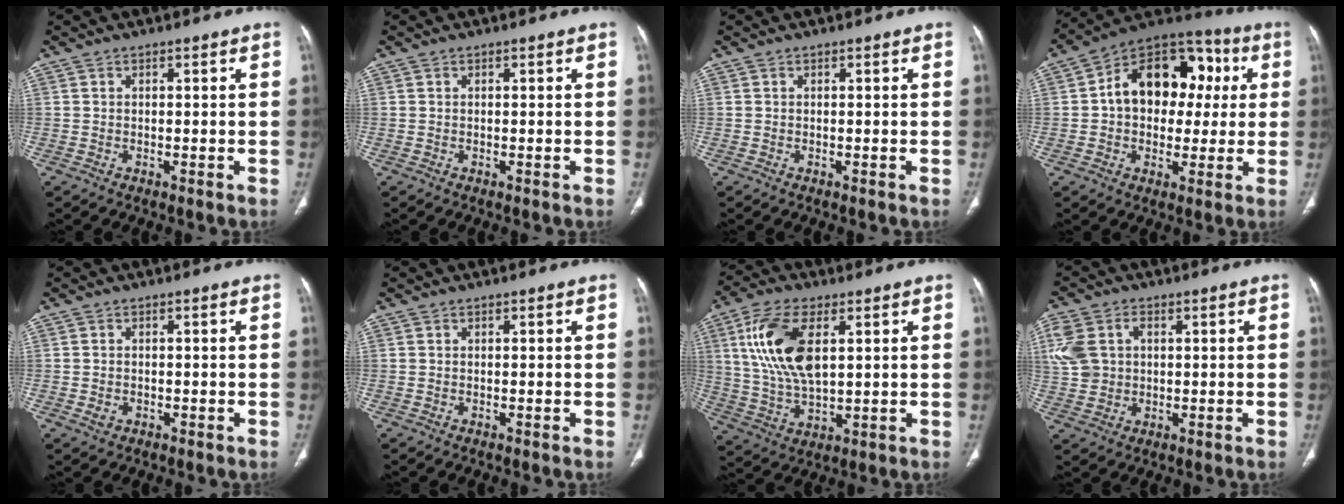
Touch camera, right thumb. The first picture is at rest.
{"total": 0.0}
{"total": 0.0}
{"total": 18.6, "force": [2.6, 13.2, 12.9], "torque": [-0.145, 0.035, 0.032]}
{"total": 1.6, "force": [-0.5, 1.3, 0.9], "torque": [-0.015, 0.006, -0.004]}
{"total": 0.0}
{"total": 14.9, "force": [4.3, 7.3, 12.2], "torque": [-0.247, -0.010, 0.089]}
{"total": 9.3, "force": [2.2, 7.2, 5.4], "torque": [-0.118, 0.008, 0.047]}